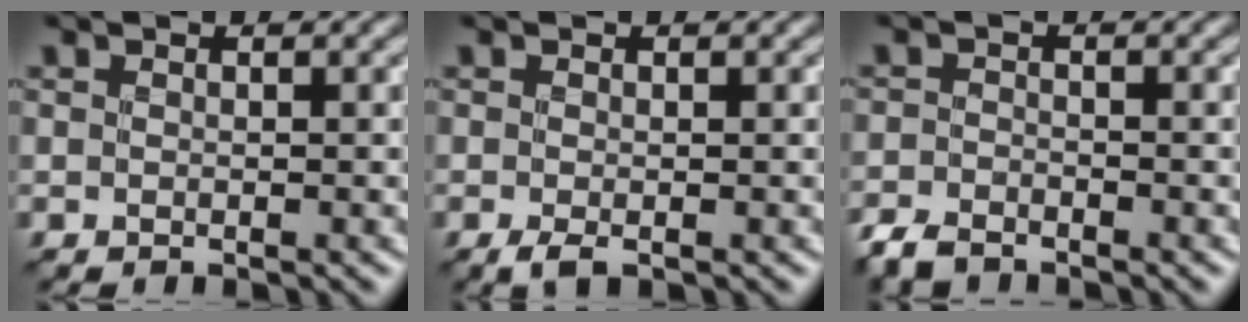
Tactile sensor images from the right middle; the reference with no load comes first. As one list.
[{"total": 1.1, "force": [-0.5, 0.3, 1.0], "torque": [-0.021, -0.006, -0.009]}, {"total": 2.5, "force": [-2.2, 0.9, 0.8], "torque": [-0.016, -0.006, -0.051]}]